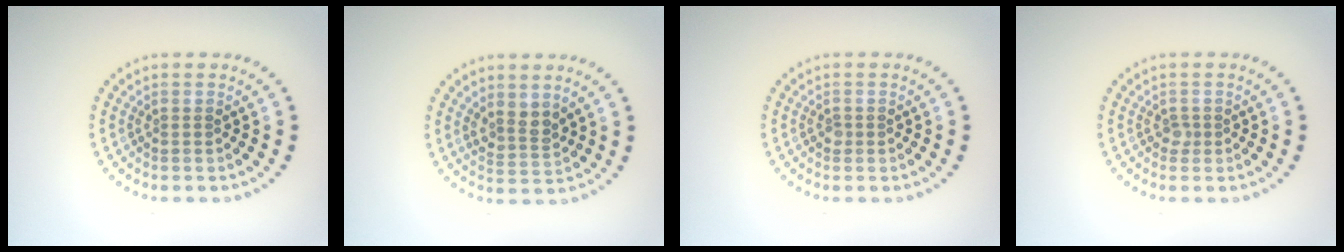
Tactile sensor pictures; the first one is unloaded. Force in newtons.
{"total": 2.0, "press": 1.8, "slide": 1.0}
{"total": 0.6, "press": 0.4, "slide": 0.4}
{"total": 0.8, "press": 0.6, "slide": 0.6}